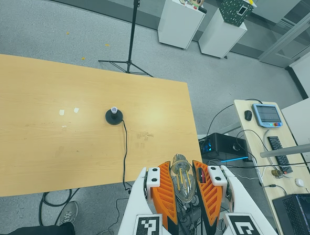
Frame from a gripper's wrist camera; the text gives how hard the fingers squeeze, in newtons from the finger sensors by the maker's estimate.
{"total": 21.5, "left": 23.9, "right": 19.2}